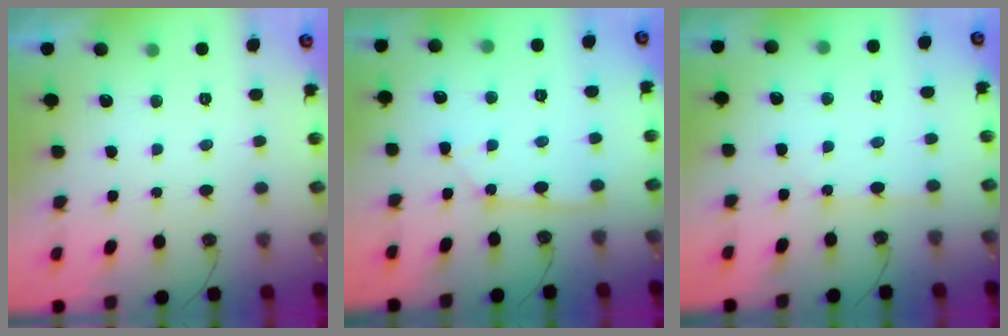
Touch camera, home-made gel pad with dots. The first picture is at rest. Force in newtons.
{"total": 2.3, "press": 2.3, "slide": 0.2}
{"total": 2.6, "press": 2.6, "slide": 0.3}